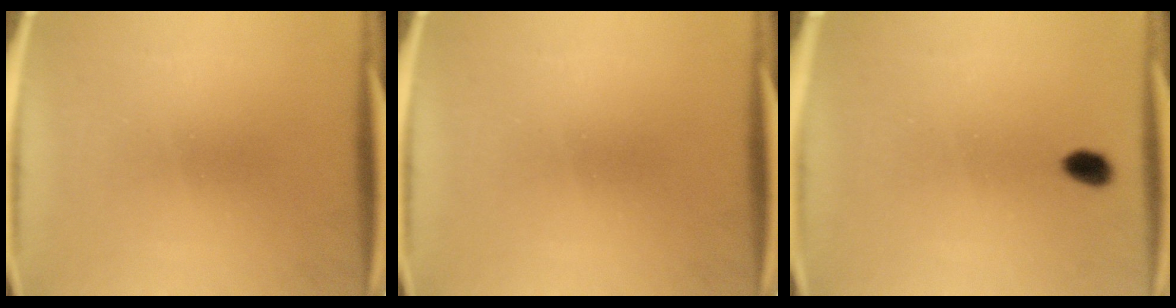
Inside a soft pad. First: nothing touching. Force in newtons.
{"total": 0.0}
{"total": 2.7}